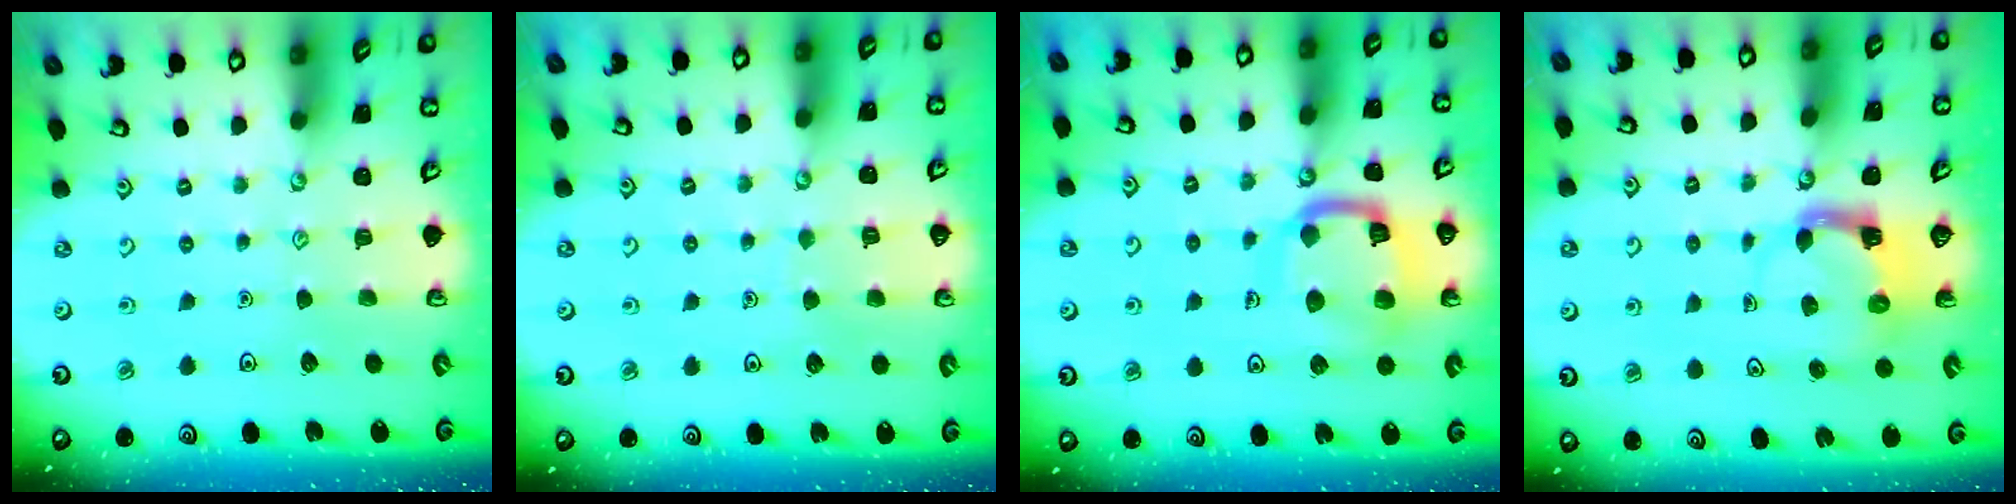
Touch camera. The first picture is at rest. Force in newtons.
{"total": 4.4, "press": 4.3, "slide": 0.4}
{"total": 15.4, "press": 15.3, "slide": 1.6}
{"total": 4.0, "press": 3.9, "slide": 0.7}